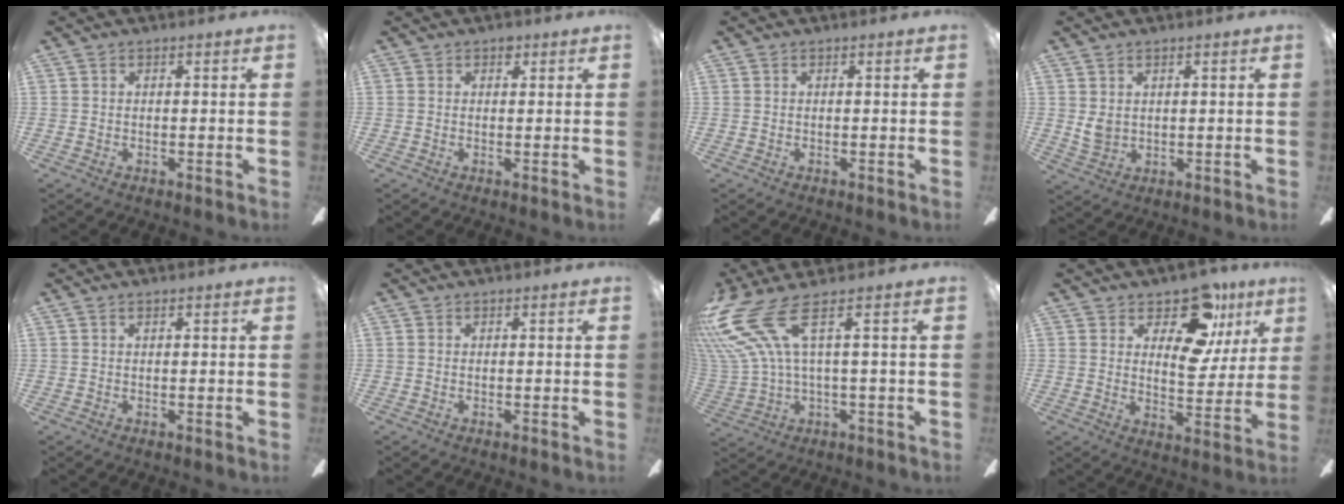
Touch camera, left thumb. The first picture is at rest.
{"total": 1.5, "force": [0.9, 0.9, 0.6], "torque": [0.002, -0.003, 0.013]}
{"total": 0.0}
{"total": 3.7, "force": [1.5, 2.6, 2.3], "torque": [-0.054, 0.003, 0.029]}
{"total": 0.7, "force": [0.3, 0.1, 0.6], "torque": [-0.014, 0.002, 0.006]}
{"total": 0.0}
{"total": 14.6, "force": [6.2, 5.3, 12.1], "torque": [-0.274, -0.030, 0.104]}
{"total": 15.4, "force": [9.3, 7.5, 9.7], "torque": [-0.144, -0.046, 0.161]}